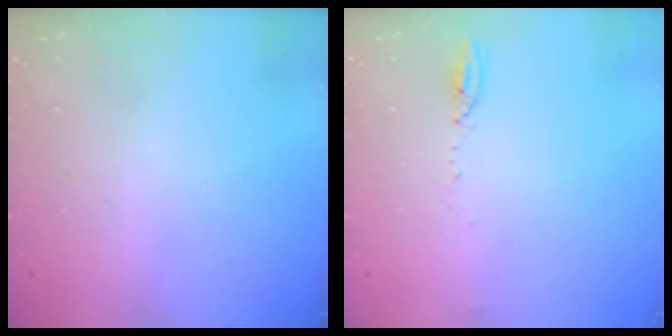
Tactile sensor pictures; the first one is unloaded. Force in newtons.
{"total": 4.6, "press": 4.3, "slide": 1.6}